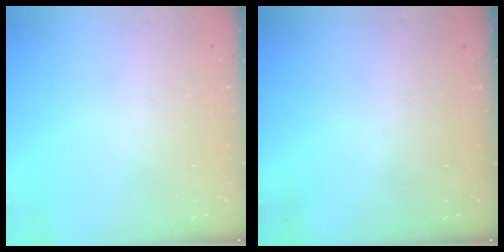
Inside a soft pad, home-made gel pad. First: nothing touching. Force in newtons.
{"total": 0.0}